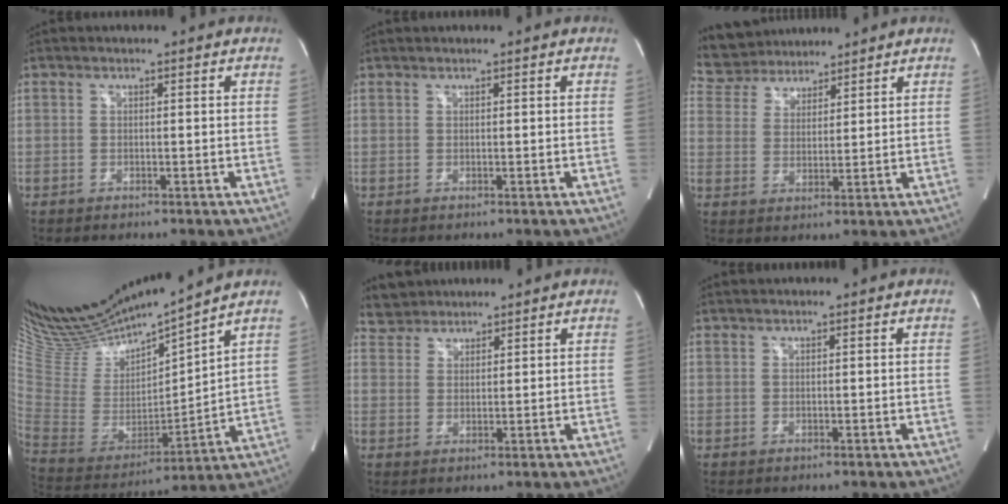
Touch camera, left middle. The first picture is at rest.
{"total": 0.9, "force": [0.8, -0.1, 0.2], "torque": [-0.009, 0.014, 0.022]}
{"total": 7.5, "force": [7.0, 2.7, 0.5], "torque": [-0.019, 0.025, 0.131]}
{"total": 19.4, "force": [17.9, 0.7, 7.4], "torque": [-0.152, -0.033, 0.344]}
{"total": 3.9, "force": [3.7, 1.3, -0.3], "torque": [-0.002, 0.022, 0.070]}
{"total": 1.2, "force": [1.2, -0.1, 0.3], "torque": [-0.009, 0.014, 0.028]}